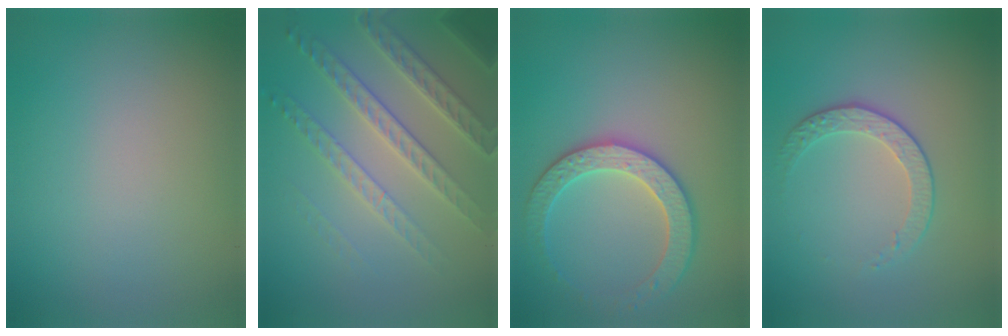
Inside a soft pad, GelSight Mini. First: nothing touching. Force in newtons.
{"total": 5.0, "press": 4.2, "slide": 2.8}
{"total": 3.6, "press": 3.6, "slide": 0.4}
{"total": 2.2, "press": 1.7, "slide": 1.4}